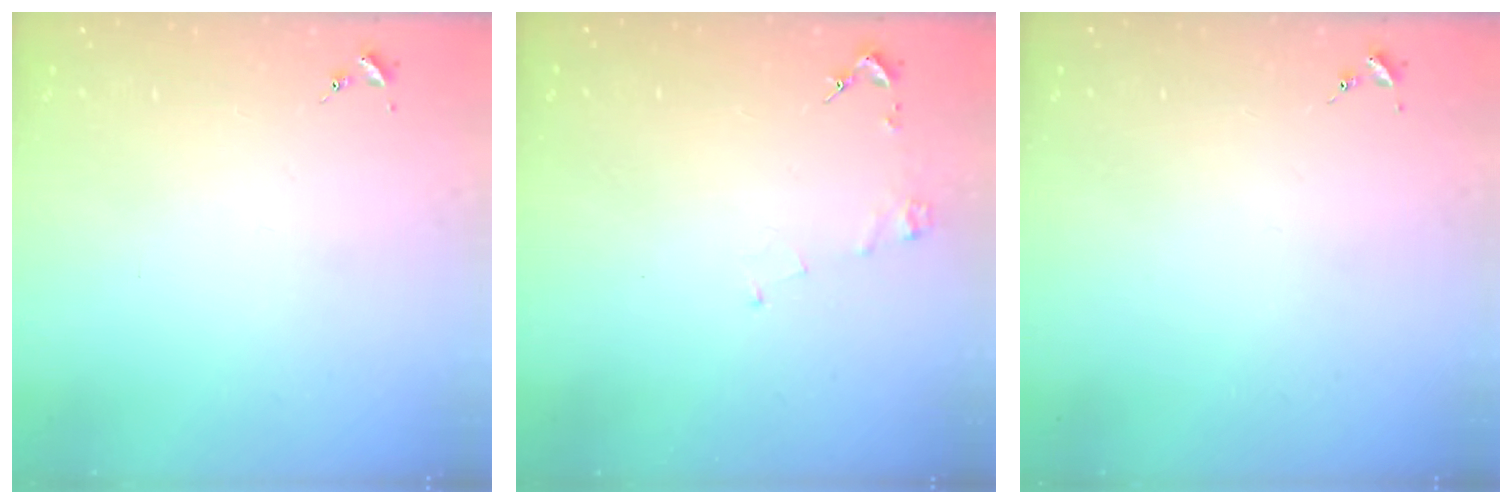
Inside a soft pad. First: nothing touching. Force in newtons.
{"total": 3.7, "press": 3.7, "slide": 0.5}
{"total": 0.0}